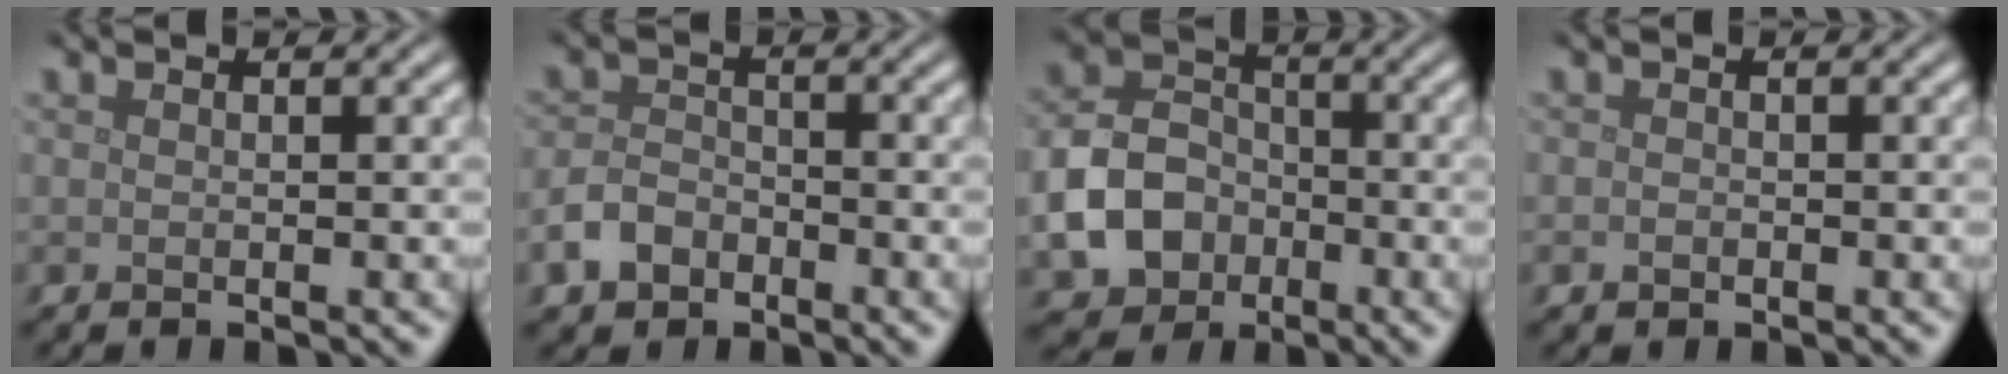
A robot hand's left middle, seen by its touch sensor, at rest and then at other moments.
{"total": 3.2, "force": [-2.0, 2.2, 1.3], "torque": [-0.024, 0.002, -0.045]}
{"total": 6.6, "force": [-2.1, 5.2, 3.4], "torque": [-0.073, -0.003, -0.047]}
{"total": 0.5, "force": [-0.3, 0.4, 0.2], "torque": [-0.003, -0.002, -0.005]}